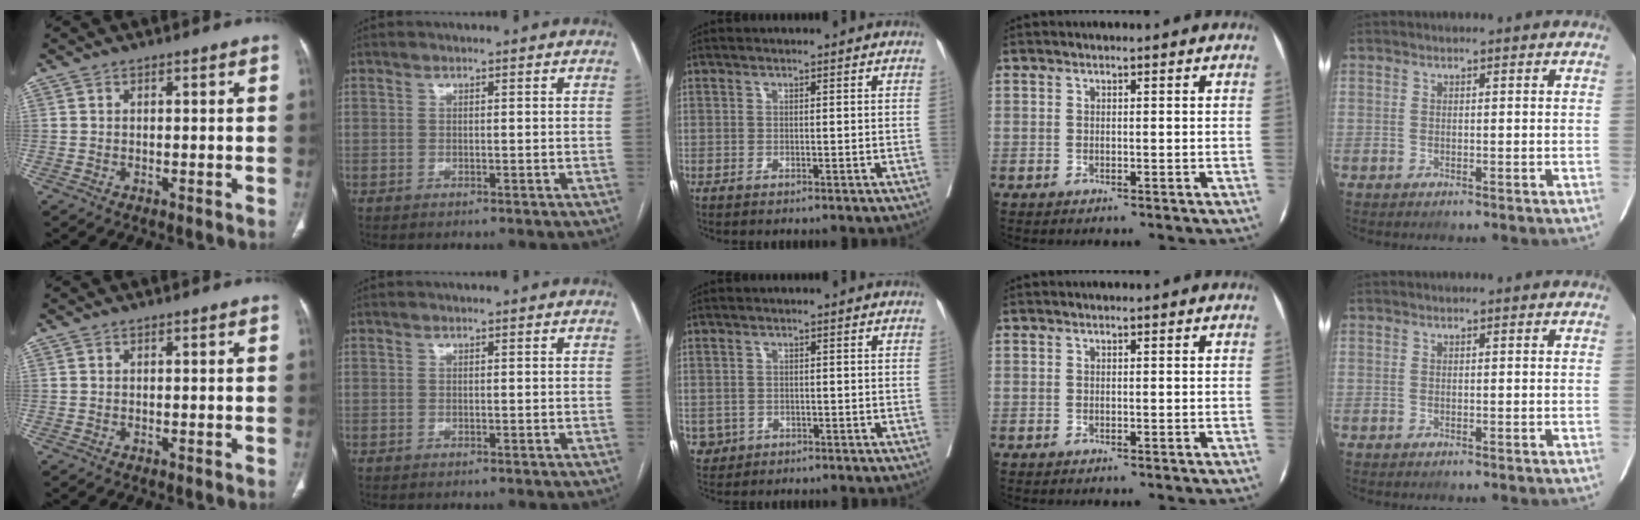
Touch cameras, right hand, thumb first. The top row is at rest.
{"middle": {"total": 2.8, "force": [-1.1, 2.5, 0.3], "torque": [0.000, 0.006, -0.017]}}